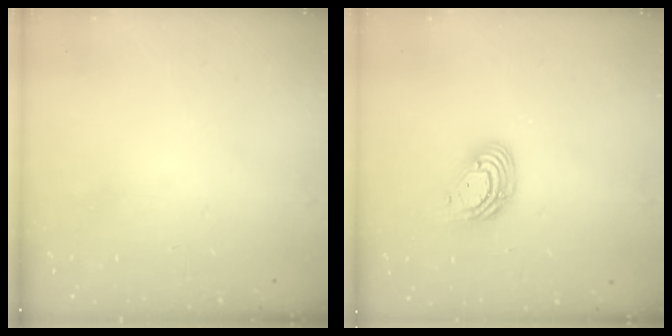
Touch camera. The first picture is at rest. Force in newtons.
{"total": 9.9, "press": 9.9, "slide": 1.1}